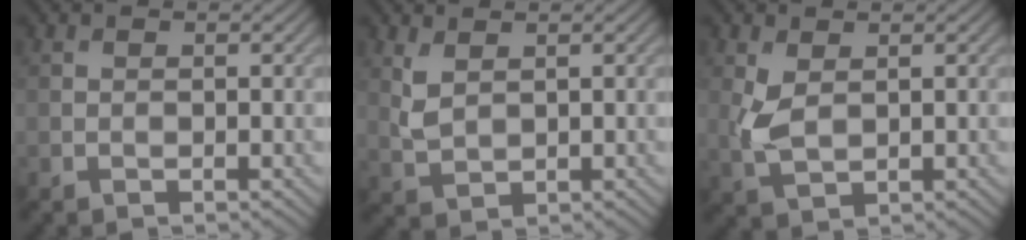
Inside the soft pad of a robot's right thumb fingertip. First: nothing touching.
{"total": 2.8, "force": [1.5, 1.5, 1.9], "torque": [-0.054, -0.003, 0.037]}
{"total": 4.0, "force": [0.8, 2.3, 3.1], "torque": [-0.084, 0.000, 0.021]}